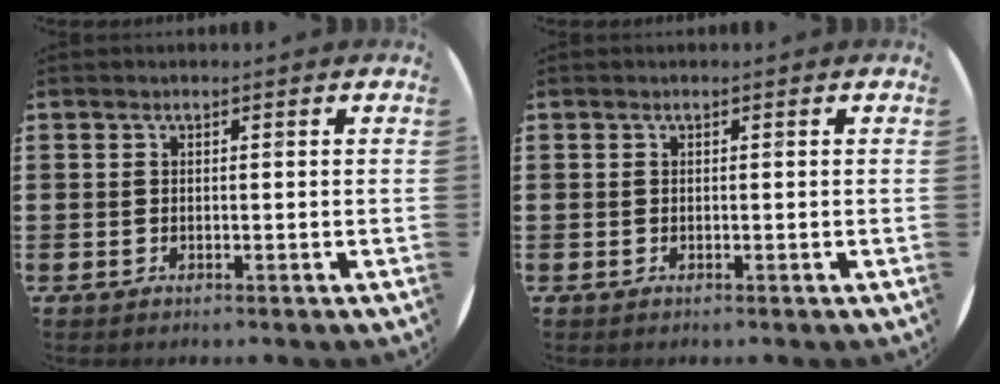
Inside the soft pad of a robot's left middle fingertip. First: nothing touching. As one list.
[{"total": 0.0}]